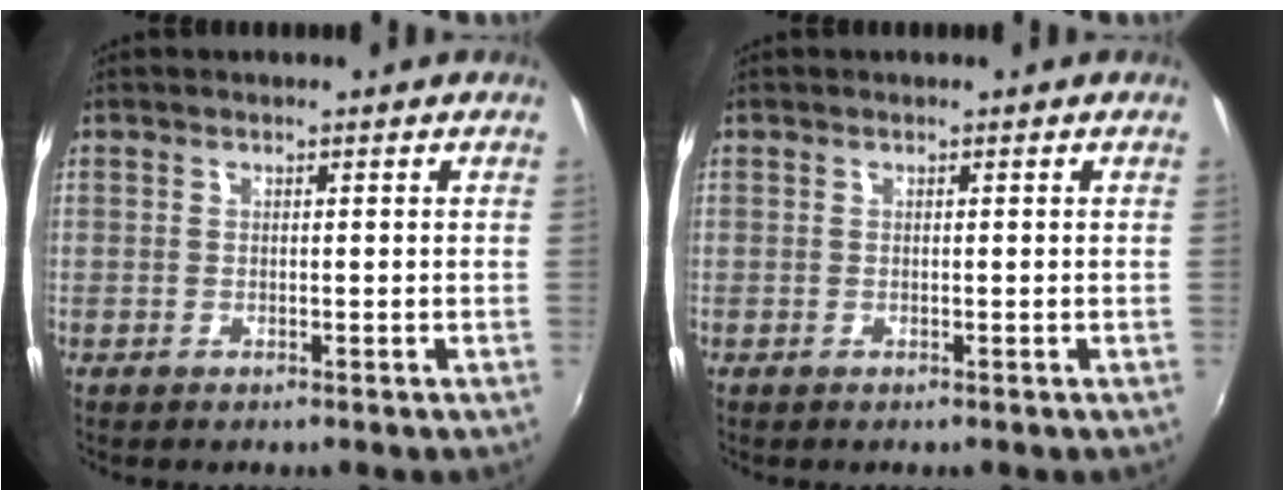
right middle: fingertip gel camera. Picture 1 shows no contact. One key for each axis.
{"total": 0.0}